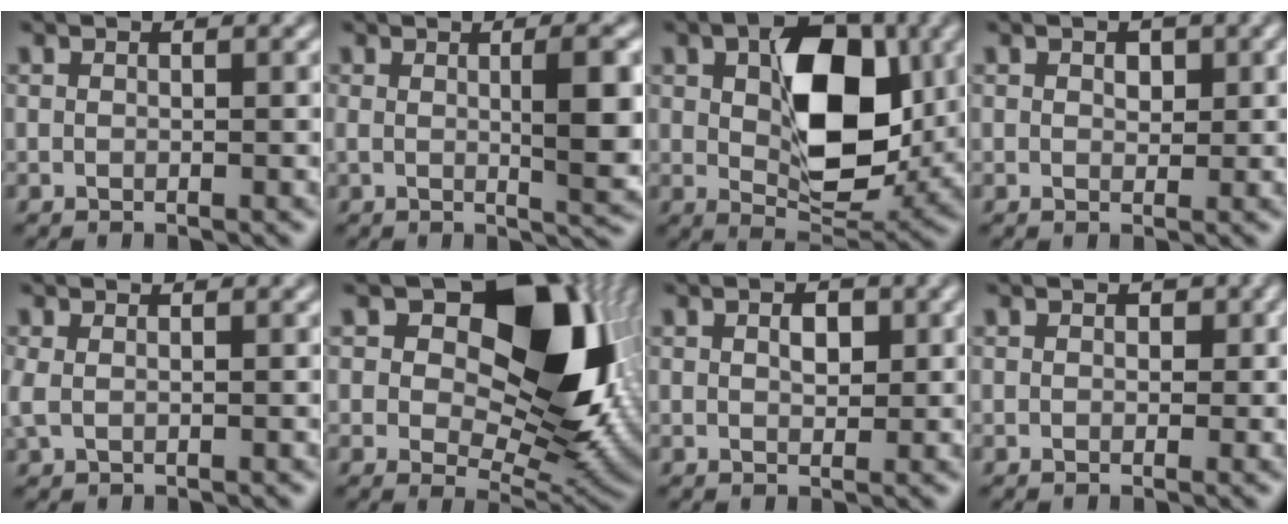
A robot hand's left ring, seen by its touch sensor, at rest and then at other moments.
{"total": 3.9, "force": [0.2, 0.4, 3.9], "torque": [-0.059, 0.000, 0.014]}
{"total": 8.9, "force": [1.1, 5.0, 7.3], "torque": [-0.127, 0.000, 0.032]}
{"total": 0.7, "force": [0.2, 0.5, 0.5], "torque": [-0.008, 0.007, 0.009]}
{"total": 1.0, "force": [-0.3, 0.6, 0.6], "torque": [-0.027, 0.004, 0.004]}
{"total": 13.4, "force": [3.8, 8.0, 10.0], "torque": [-0.154, 0.002, 0.082]}
{"total": 1.0, "force": [0.1, 0.4, 0.8], "torque": [-0.020, 0.005, 0.011]}
{"total": 1.4, "force": [0.3, 1.1, 0.8], "torque": [-0.003, 0.014, 0.000]}